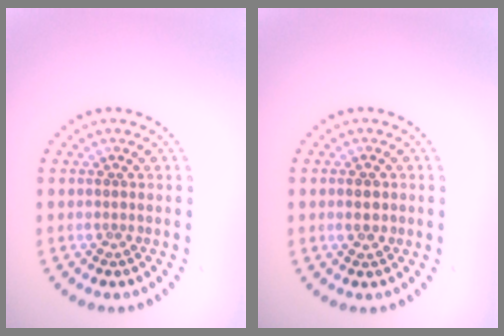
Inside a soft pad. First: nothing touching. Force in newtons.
{"total": 2.1, "press": 2.1, "slide": 0.2}